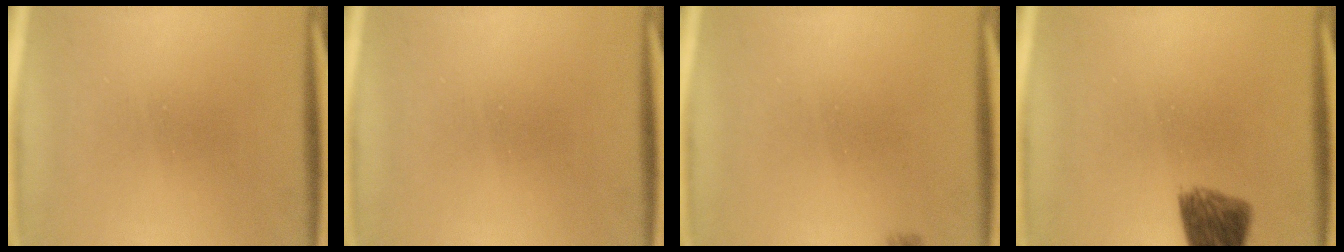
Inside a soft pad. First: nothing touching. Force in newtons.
{"total": 0.0}
{"total": 1.1}
{"total": 6.5}